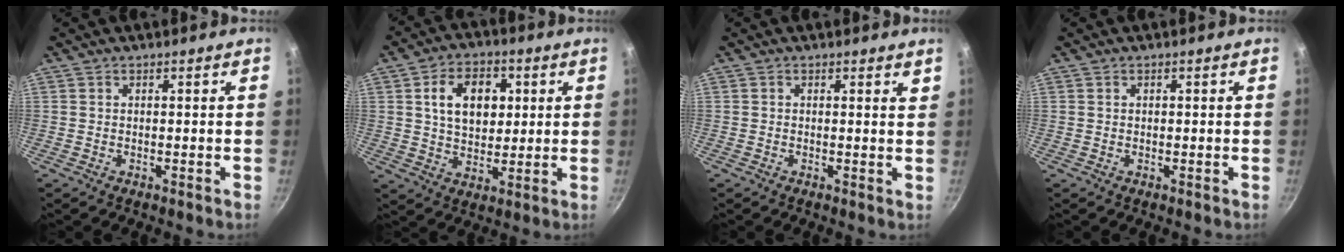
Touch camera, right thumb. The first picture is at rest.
{"total": 11.6, "force": [2.8, 8.0, 7.9], "torque": [-0.098, -0.001, 0.043]}
{"total": 1.2, "force": [0.8, 0.4, 0.9], "torque": [-0.009, -0.003, 0.007]}
{"total": 0.0}